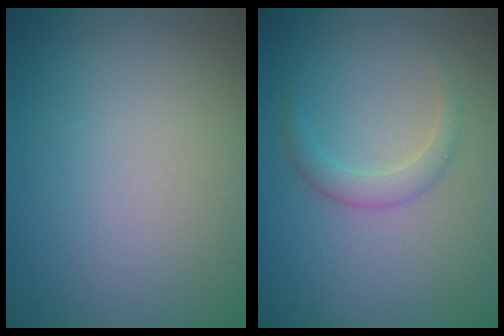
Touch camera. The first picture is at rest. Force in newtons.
{"total": 1.7, "press": 1.7, "slide": 0.0}